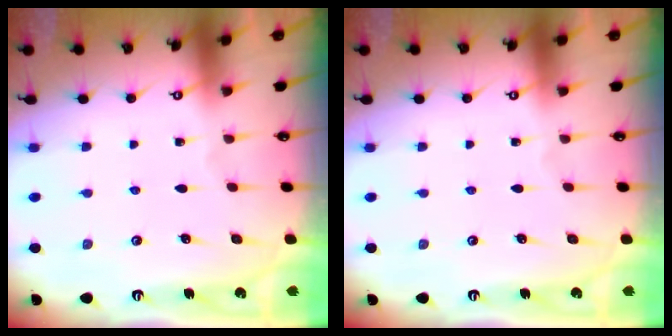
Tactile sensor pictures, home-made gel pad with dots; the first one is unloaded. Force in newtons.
{"total": 0.0}